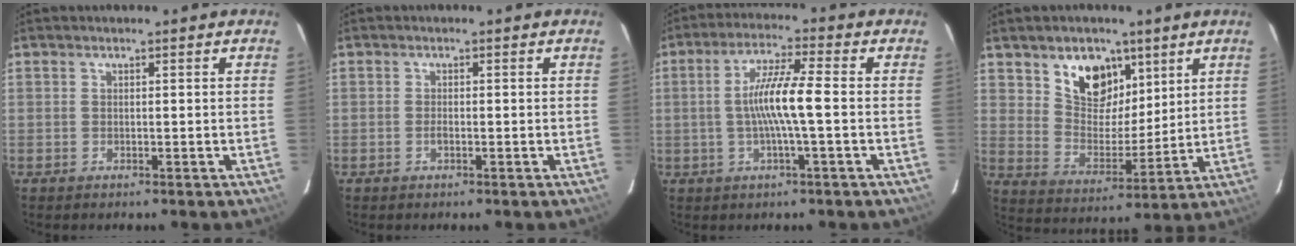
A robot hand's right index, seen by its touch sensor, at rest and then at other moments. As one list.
[{"total": 1.0, "force": [-0.4, 0.5, 0.7], "torque": [-0.015, 0.001, -0.008]}, {"total": 8.3, "force": [-0.9, -0.1, 8.2], "torque": [-0.161, 0.004, -0.018]}, {"total": 11.3, "force": [6.6, 7.5, 5.4], "torque": [-0.095, 0.001, 0.125]}]